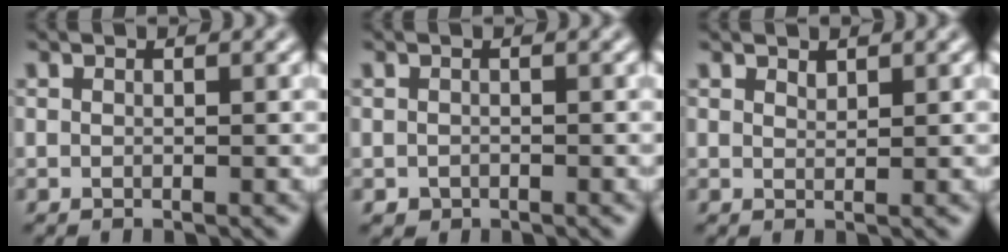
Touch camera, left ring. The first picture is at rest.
{"total": 0.7, "force": [-0.4, 0.6, 0.1], "torque": [0.003, -0.006, -0.006]}
{"total": 0.8, "force": [0.7, 0.3, 0.2], "torque": [-0.005, -0.002, 0.016]}